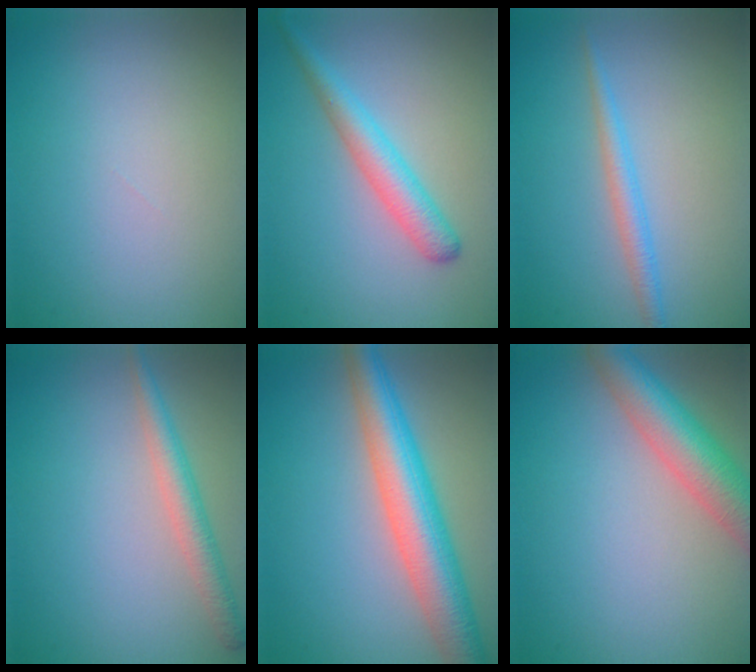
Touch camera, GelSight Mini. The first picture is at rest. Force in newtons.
{"total": 3.4, "press": 3.4, "slide": 0.1}
{"total": 1.9, "press": 1.9, "slide": 0.1}
{"total": 2.8, "press": 2.8, "slide": 0.2}
{"total": 7.6, "press": 7.6, "slide": 0.2}
{"total": 6.0, "press": 6.0, "slide": 0.4}